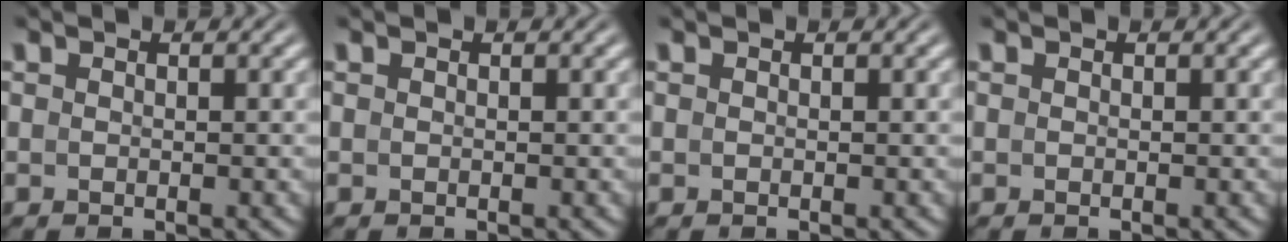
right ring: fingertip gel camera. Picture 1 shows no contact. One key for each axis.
{"total": 0.0}
{"total": 0.0}
{"total": 0.0}